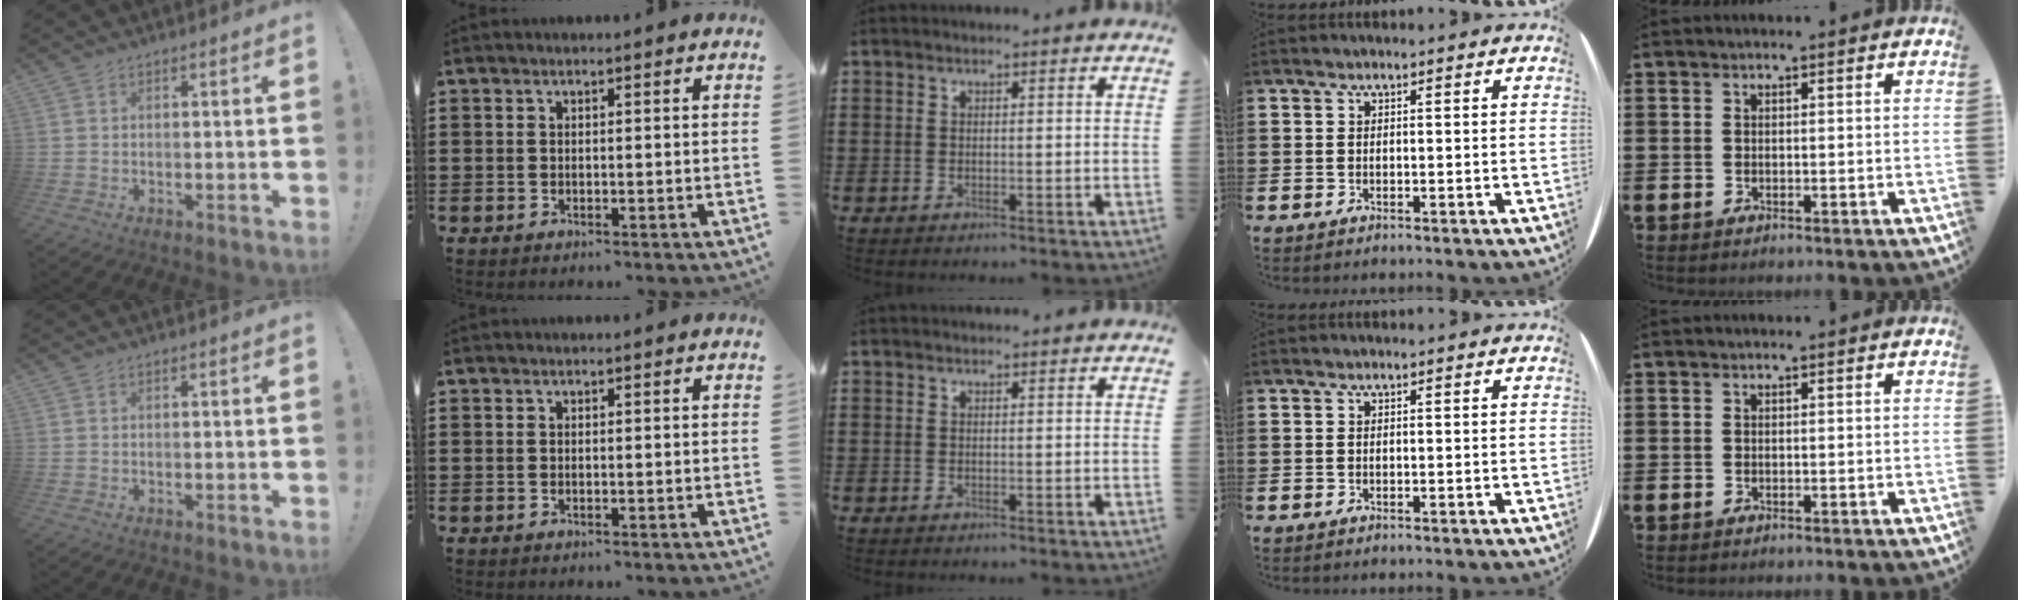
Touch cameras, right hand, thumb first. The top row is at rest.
{}